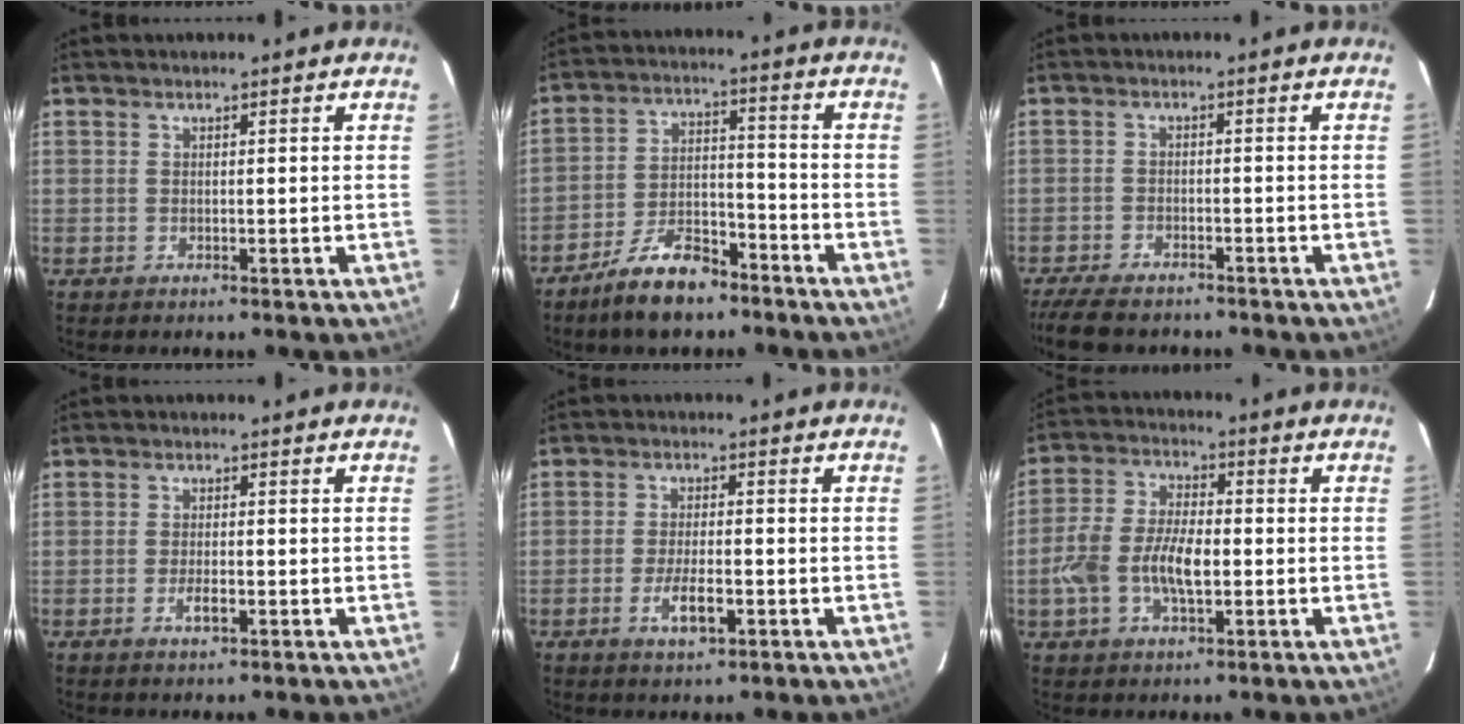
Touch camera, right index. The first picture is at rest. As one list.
[{"total": 11.0, "force": [-8.3, 4.5, 5.5], "torque": [-0.116, 0.014, -0.141]}, {"total": 8.7, "force": [-7.4, 2.8, 3.5], "torque": [-0.095, -0.019, -0.126]}, {"total": 2.8, "force": [-1.2, 0.9, 2.4], "torque": [-0.049, -0.004, -0.022]}, {"total": 5.6, "force": [-2.4, 1.7, 4.8], "torque": [-0.098, -0.008, -0.040]}, {"total": 10.3, "force": [-2.3, 4.9, 8.8], "torque": [-0.180, 0.008, -0.043]}]